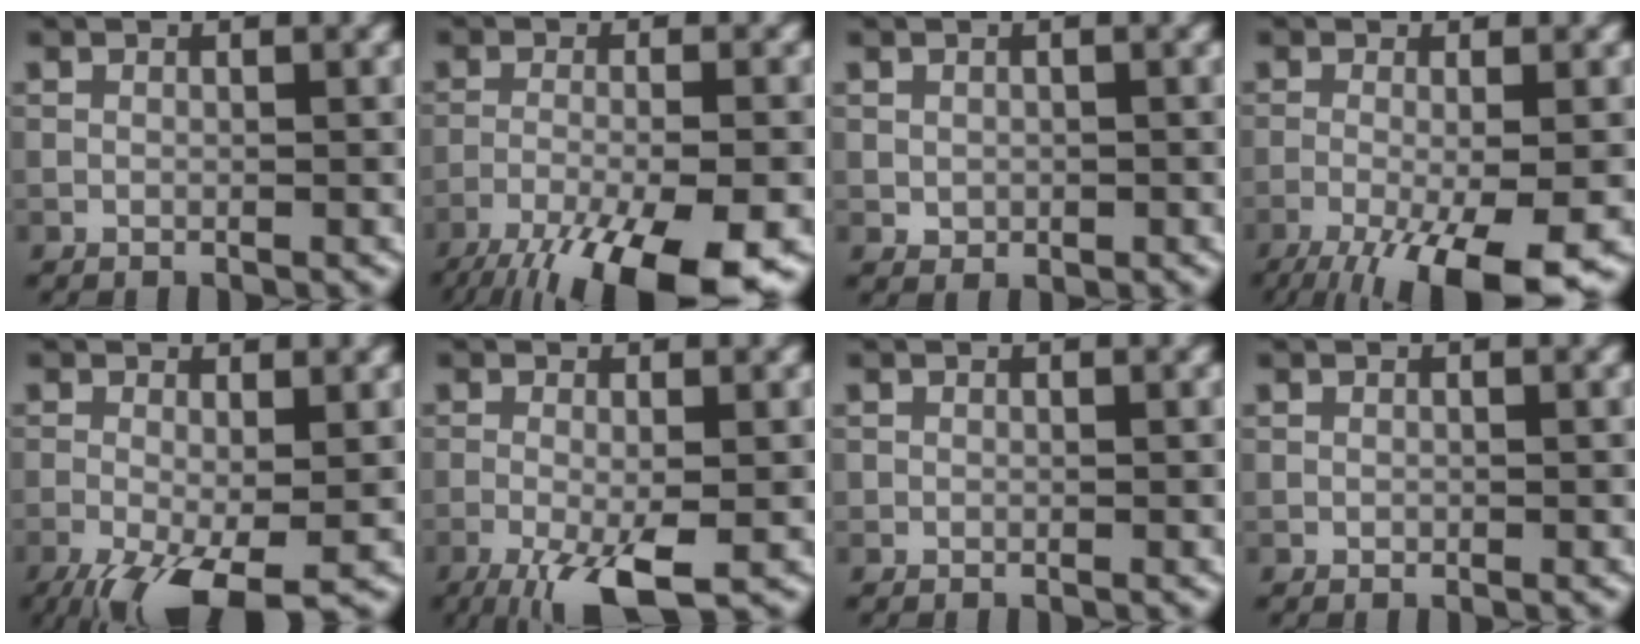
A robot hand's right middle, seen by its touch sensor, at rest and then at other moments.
{"total": 13.0, "force": [-9.1, 3.4, 8.7], "torque": [-0.151, -0.047, -0.134]}
{"total": 1.0, "force": [0.1, 0.9, 0.4], "torque": [-0.006, -0.004, 0.003]}
{"total": 9.7, "force": [-5.0, 2.6, 8.0], "torque": [-0.131, -0.020, -0.082]}
{"total": 7.9, "force": [-3.8, 2.6, 6.4], "torque": [-0.128, -0.025, -0.062]}
{"total": 6.2, "force": [-3.0, 1.5, 5.2], "torque": [-0.095, -0.007, -0.054]}
{"total": 0.0}
{"total": 0.0}